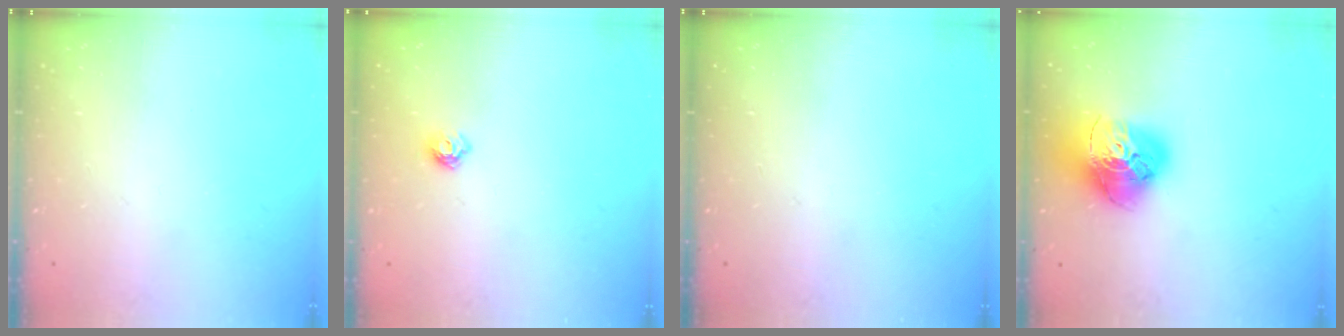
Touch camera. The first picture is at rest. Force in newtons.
{"total": 5.6, "press": 5.6, "slide": 0.9}
{"total": 0.0}
{"total": 18.4, "press": 18.3, "slide": 1.9}